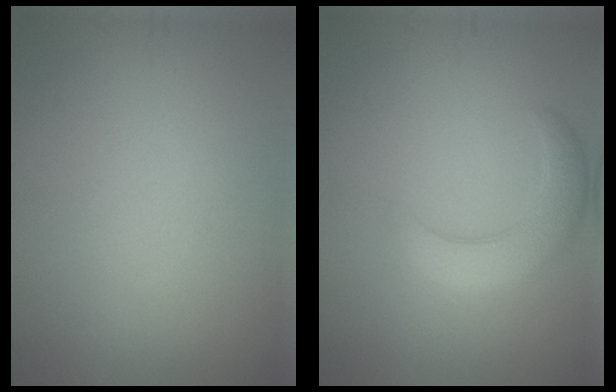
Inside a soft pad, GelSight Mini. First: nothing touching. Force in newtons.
{"total": 4.1, "press": 4.1, "slide": 0.3}